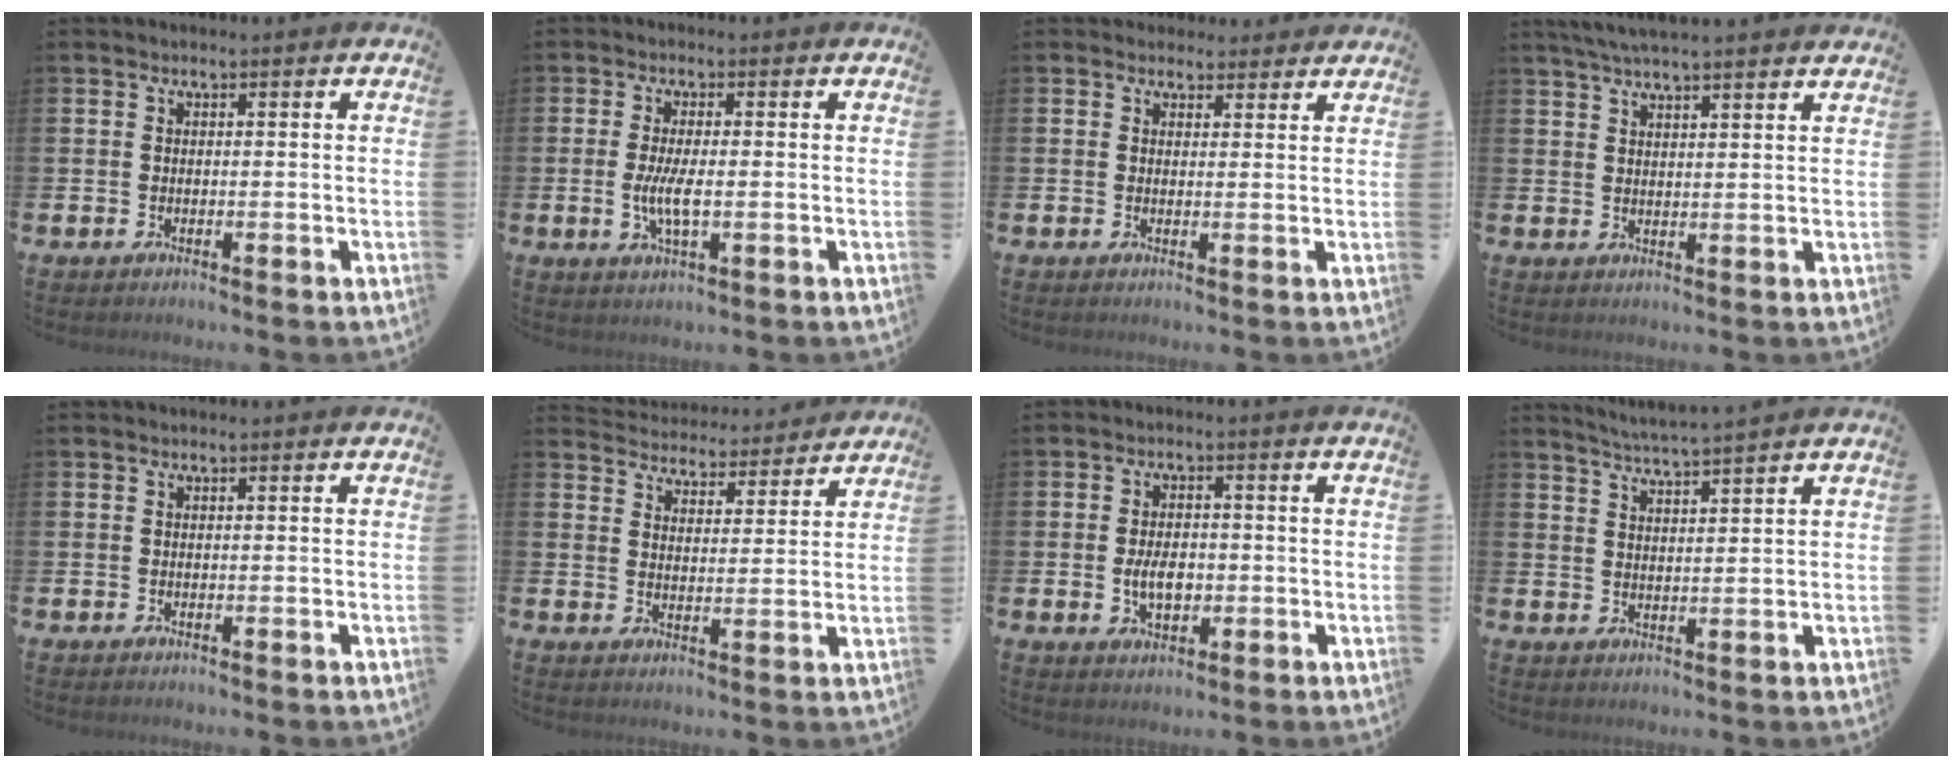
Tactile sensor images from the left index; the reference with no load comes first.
{"total": 4.0, "force": [-0.5, 1.2, 3.7], "torque": [-0.073, -0.001, -0.011]}
{"total": 2.6, "force": [2.3, 1.0, -0.2], "torque": [0.010, -0.008, 0.041]}
{"total": 4.5, "force": [4.2, -0.2, 1.6], "torque": [-0.038, -0.010, 0.076]}
{"total": 0.0}
{"total": 4.7, "force": [4.6, 0.9, -0.4], "torque": [-0.008, -0.041, 0.080]}
{"total": 4.1, "force": [-0.5, 2.6, 3.2], "torque": [-0.046, 0.000, -0.013]}
{"total": 3.8, "force": [3.7, -0.9, 0.4], "torque": [-0.021, -0.018, 0.067]}